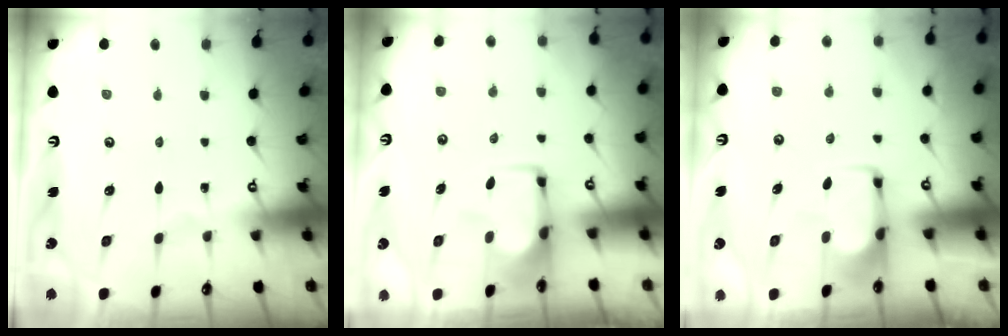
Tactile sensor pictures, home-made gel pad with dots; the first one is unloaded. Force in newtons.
{"total": 1.0, "press": 0.7, "slide": 0.7}
{"total": 1.8, "press": 1.7, "slide": 0.5}